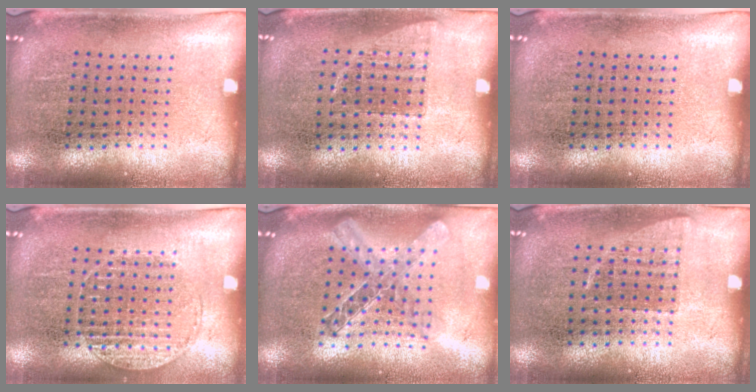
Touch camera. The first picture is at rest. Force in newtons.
{"total": 0.6, "press": 0.6, "slide": 0.2}
{"total": 0.0}
{"total": 1.2, "press": 1.1, "slide": 0.4}
{"total": 1.9, "press": 1.6, "slide": 1.0}
{"total": 0.6, "press": 0.6, "slide": 0.1}